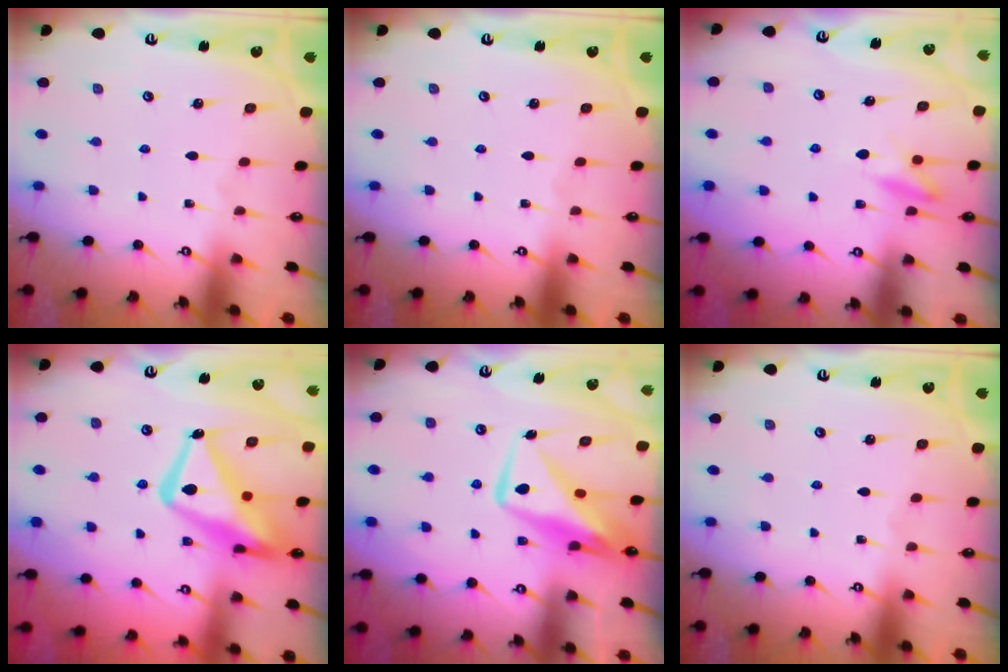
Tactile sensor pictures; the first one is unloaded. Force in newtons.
{"total": 0.0}
{"total": 9.1, "press": 9.0, "slide": 1.4}
{"total": 16.7, "press": 16.7, "slide": 1.5}
{"total": 12.3, "press": 12.2, "slide": 1.0}
{"total": 0.0}